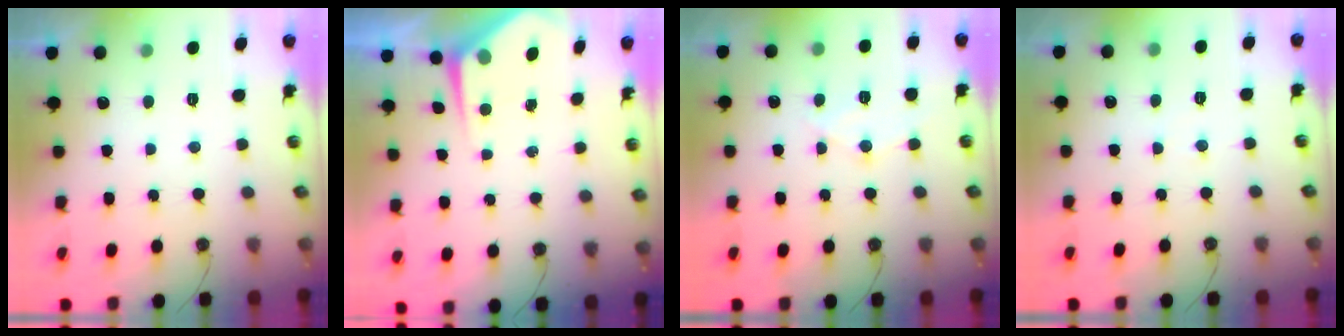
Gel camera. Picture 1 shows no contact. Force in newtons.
{"total": 4.8, "press": 4.8, "slide": 0.5}
{"total": 9.1, "press": 9.1, "slide": 0.6}
{"total": 2.4, "press": 2.4, "slide": 0.4}